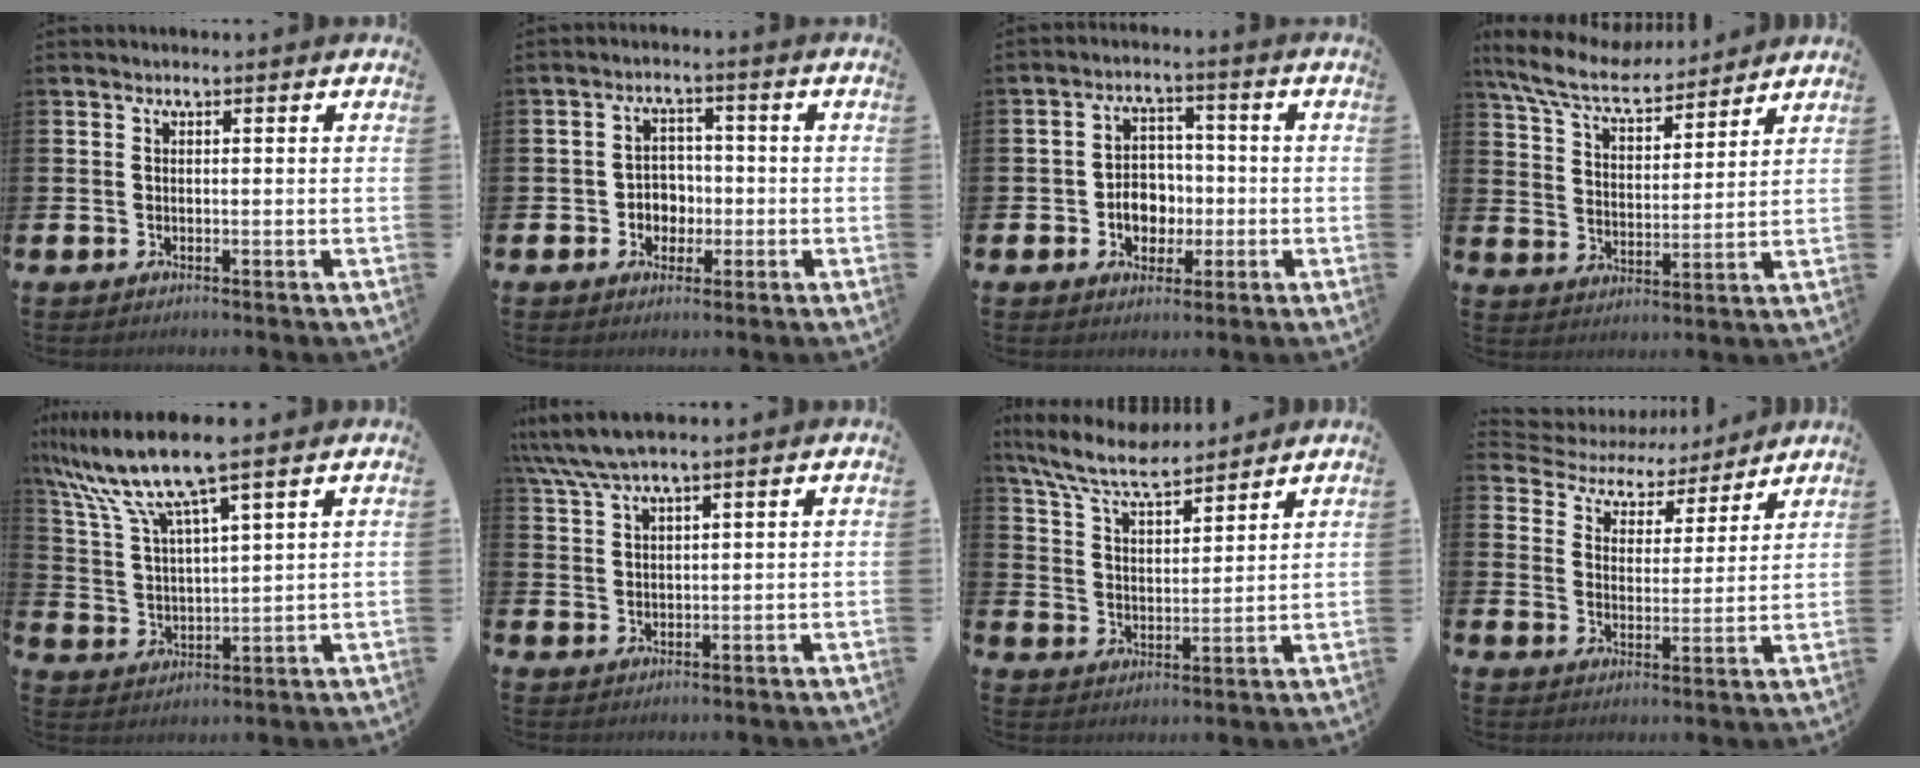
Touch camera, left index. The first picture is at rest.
{"total": 3.4, "force": [-0.7, 3.2, 1.0], "torque": [-0.019, 0.000, -0.024]}
{"total": 5.0, "force": [-1.2, 4.2, 2.4], "torque": [-0.035, 0.003, -0.029]}
{"total": 8.5, "force": [7.7, 1.9, 3.1], "torque": [-0.091, -0.039, 0.136]}
{"total": 9.7, "force": [8.2, 0.6, 5.2], "torque": [-0.134, -0.032, 0.141]}
{"total": 4.9, "force": [4.2, 0.4, 2.4], "torque": [-0.060, -0.007, 0.078]}
{"total": 7.8, "force": [7.2, 1.3, 2.9], "torque": [-0.082, -0.035, 0.127]}
{"total": 5.3, "force": [4.8, 2.4, 0.0], "torque": [-0.035, -0.040, 0.078]}